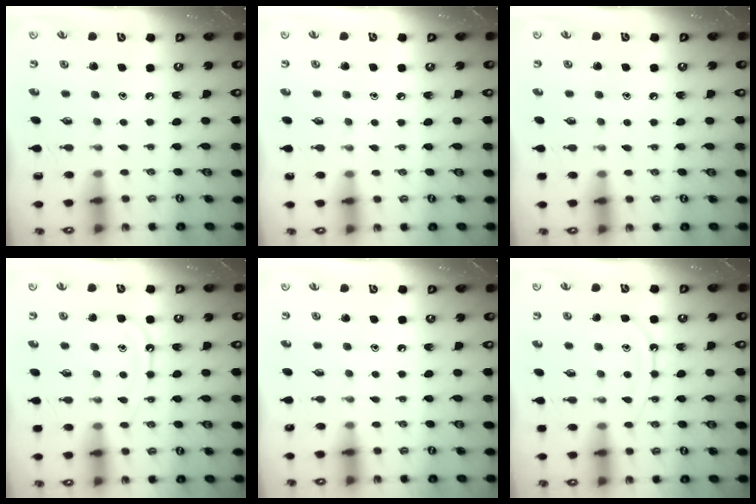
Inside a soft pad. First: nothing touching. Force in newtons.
{"total": 4.7, "press": 4.6, "slide": 0.6}
{"total": 4.3, "press": 4.2, "slide": 0.7}
{"total": 10.5, "press": 10.5, "slide": 1.0}
{"total": 3.9, "press": 3.9, "slide": 0.5}
{"total": 9.6, "press": 9.5, "slide": 0.9}